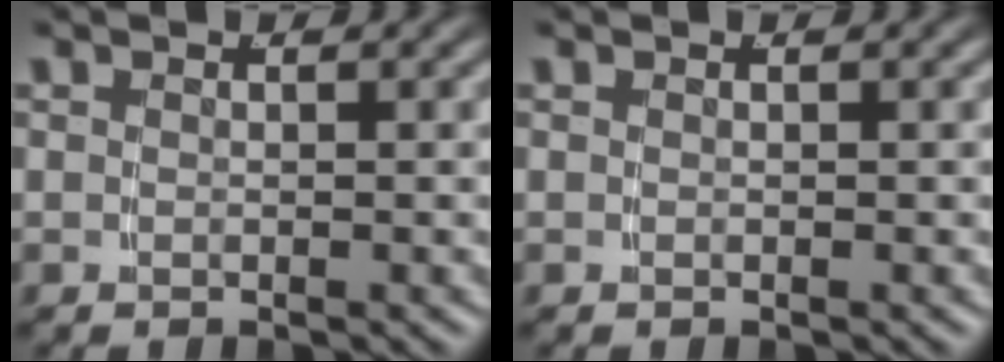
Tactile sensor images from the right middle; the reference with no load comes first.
{"total": 0.0}